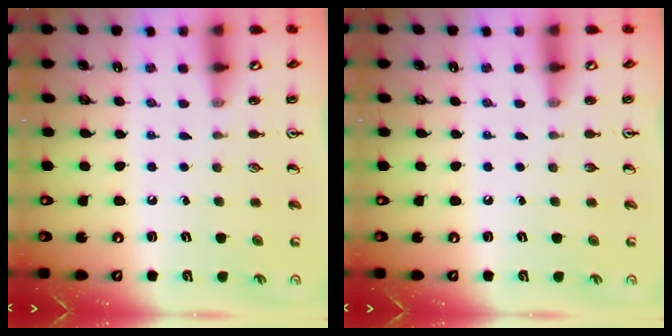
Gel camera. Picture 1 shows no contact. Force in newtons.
{"total": 0.0}